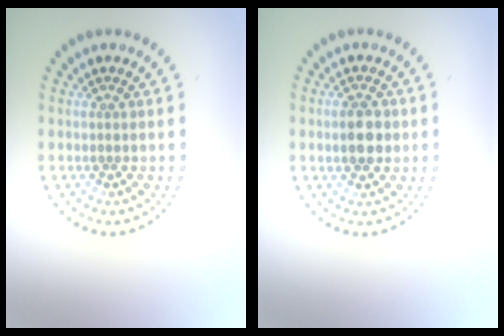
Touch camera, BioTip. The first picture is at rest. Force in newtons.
{"total": 3.0, "press": 3.0, "slide": 0.1}